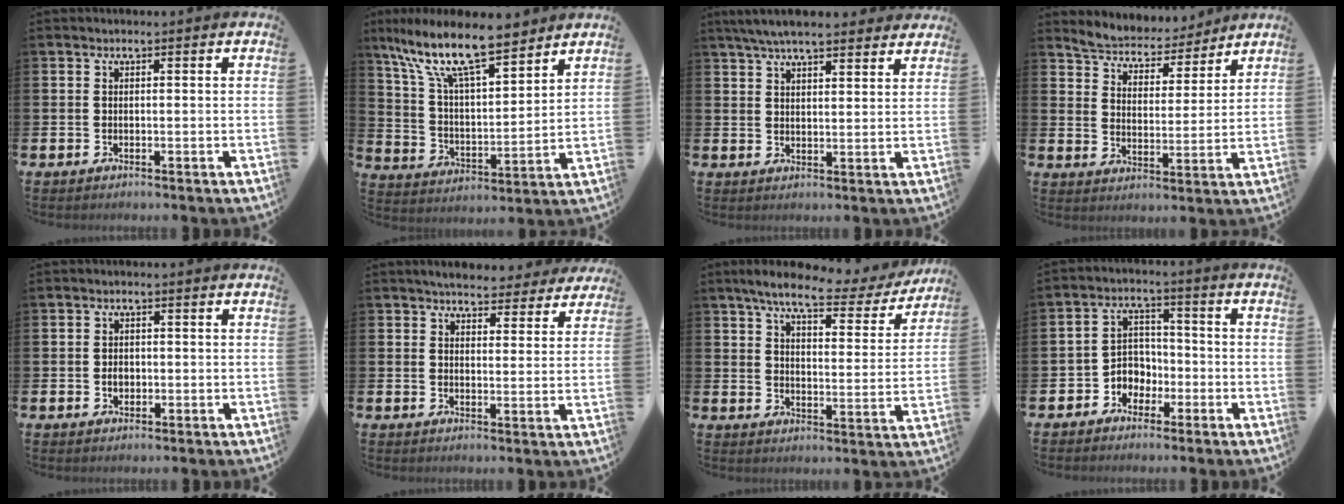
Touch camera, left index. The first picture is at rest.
{"total": 12.4, "force": [10.1, 3.0, 6.5], "torque": [-0.157, -0.049, 0.177]}
{"total": 5.9, "force": [5.4, 0.9, 2.0], "torque": [-0.047, -0.016, 0.098]}
{"total": 5.6, "force": [5.4, 1.3, -0.3], "torque": [-0.028, -0.045, 0.092]}
{"total": 1.7, "force": [-0.2, 1.3, 1.1], "torque": [-0.012, 0.005, -0.007]}
{"total": 4.9, "force": [4.7, 1.2, 0.7], "torque": [-0.015, -0.027, 0.081]}
{"total": 7.2, "force": [6.1, 1.5, 3.5], "torque": [-0.080, -0.035, 0.097]}
{"total": 3.9, "force": [-1.7, 3.4, 0.8], "torque": [-0.036, 0.004, -0.041]}